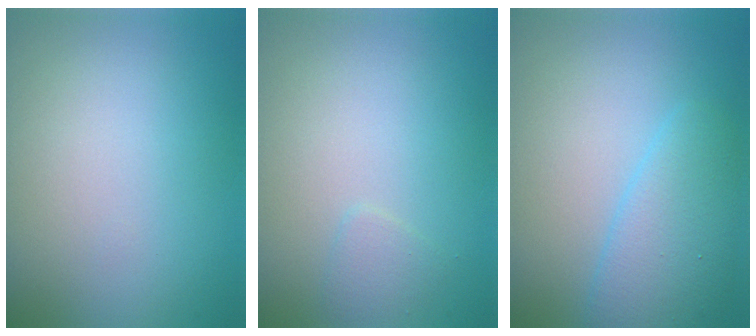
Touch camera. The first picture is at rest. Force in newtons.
{"total": 0.9, "press": 0.9, "slide": 0.1}
{"total": 3.8, "press": 3.8, "slide": 0.2}